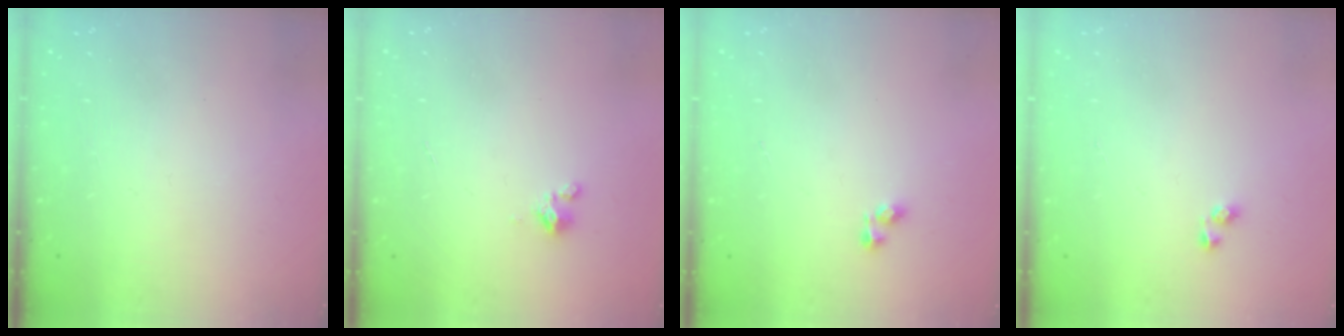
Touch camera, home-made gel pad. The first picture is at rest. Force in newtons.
{"total": 0.9, "press": 0.9, "slide": 0.2}
{"total": 2.4, "press": 2.3, "slide": 0.6}
{"total": 2.4, "press": 2.0, "slide": 1.3}